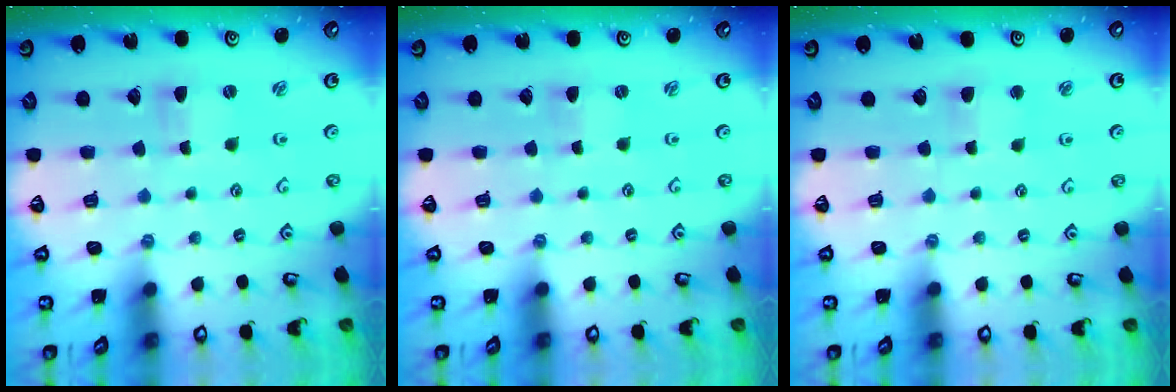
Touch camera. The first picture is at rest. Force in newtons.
{"total": 0.0}
{"total": 2.8, "press": 2.8, "slide": 0.2}